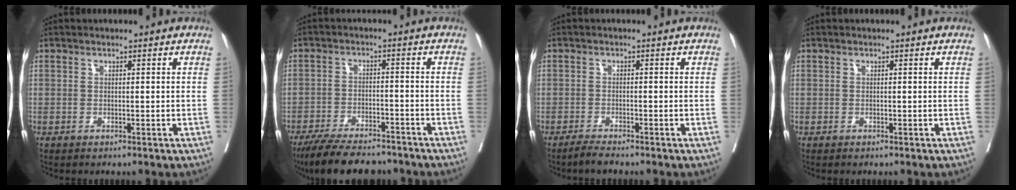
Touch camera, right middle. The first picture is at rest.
{"total": 12.3, "force": [-10.6, 3.3, 5.2], "torque": [-0.083, -0.005, -0.163]}
{"total": 1.9, "force": [-1.7, 0.1, 0.7], "torque": [-0.019, -0.005, -0.032]}
{"total": 0.0}